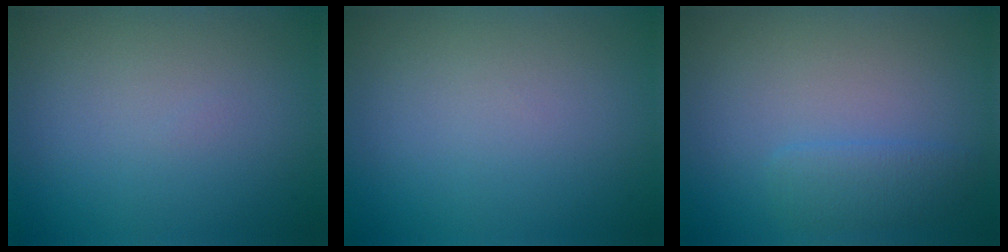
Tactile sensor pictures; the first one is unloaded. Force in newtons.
{"total": 0.0}
{"total": 1.9, "press": 1.9, "slide": 0.2}